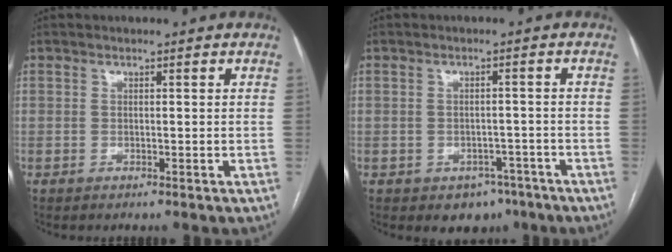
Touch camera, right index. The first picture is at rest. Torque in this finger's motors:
{"motor_torque": [0.16, -0.20, 0.09, -0.01]}